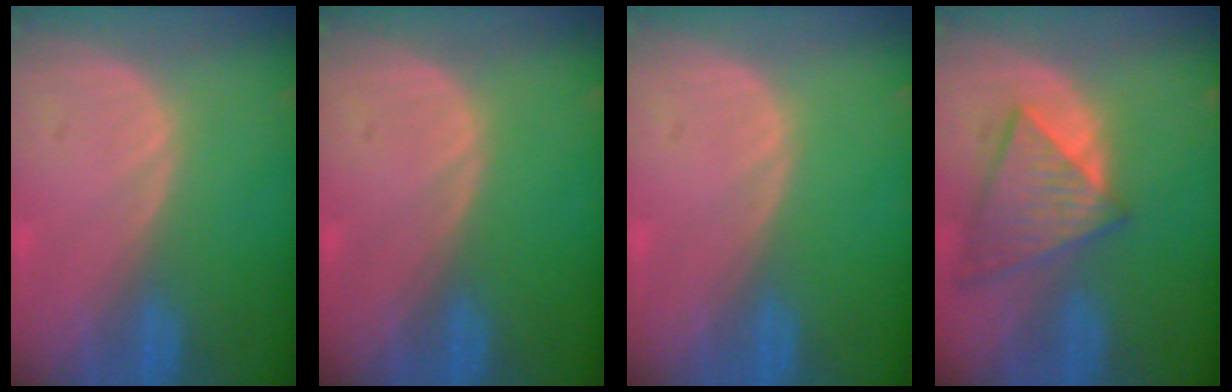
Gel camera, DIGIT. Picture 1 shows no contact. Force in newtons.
{"total": 0.0}
{"total": 0.0}
{"total": 8.0, "press": 7.2, "slide": 3.5}